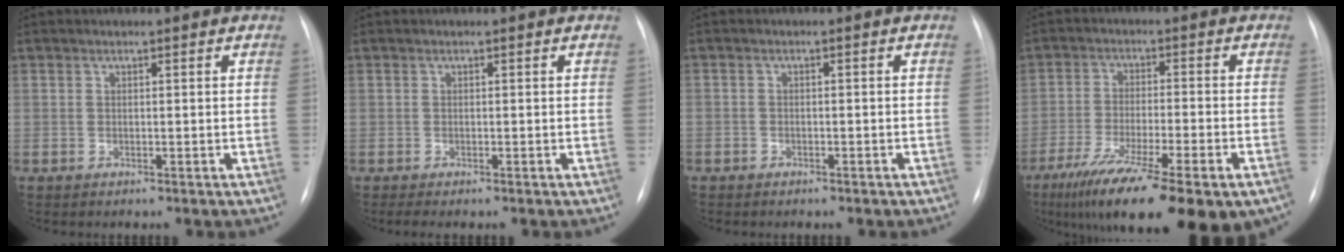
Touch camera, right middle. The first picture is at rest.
{"total": 1.9, "force": [-1.5, 0.3, 1.1], "torque": [-0.011, -0.004, -0.017]}
{"total": 1.8, "force": [-1.4, 1.1, 0.5], "torque": [-0.011, 0.005, -0.016]}
{"total": 20.4, "force": [-13.6, 3.5, 14.8], "torque": [-0.208, -0.040, -0.208]}